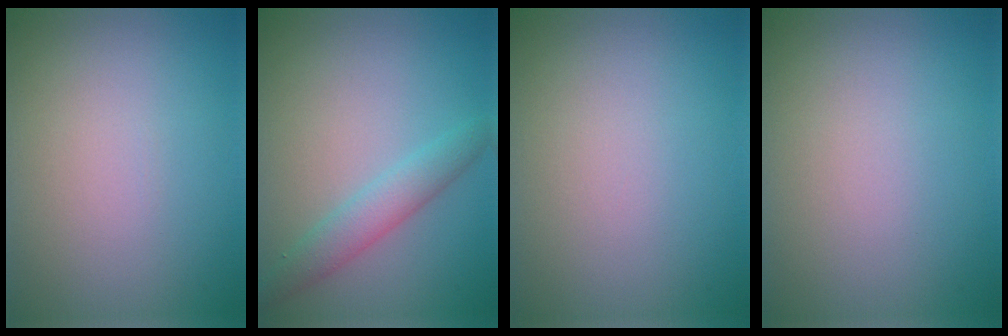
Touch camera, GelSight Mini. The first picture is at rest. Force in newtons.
{"total": 2.8, "press": 2.8, "slide": 0.1}
{"total": 0.0}
{"total": 0.0}